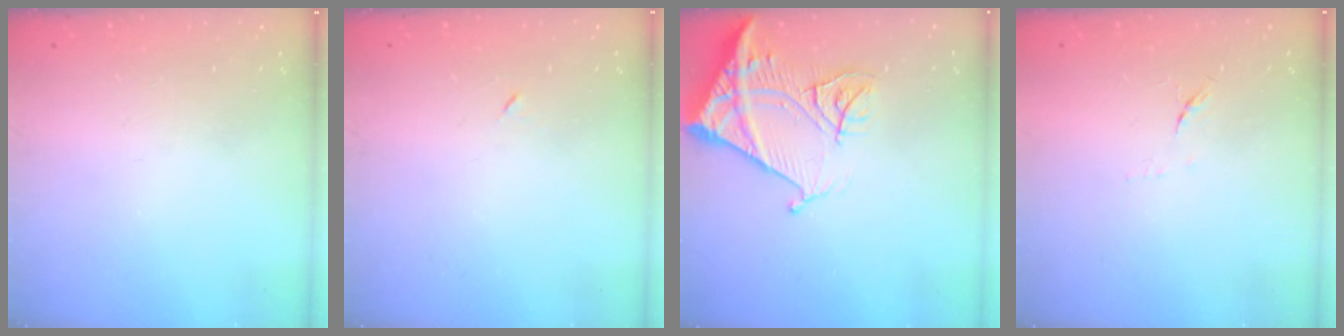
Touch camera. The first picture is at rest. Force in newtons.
{"total": 3.3, "press": 3.2, "slide": 0.7}
{"total": 15.3, "press": 15.2, "slide": 1.7}
{"total": 6.2, "press": 6.1, "slide": 0.9}